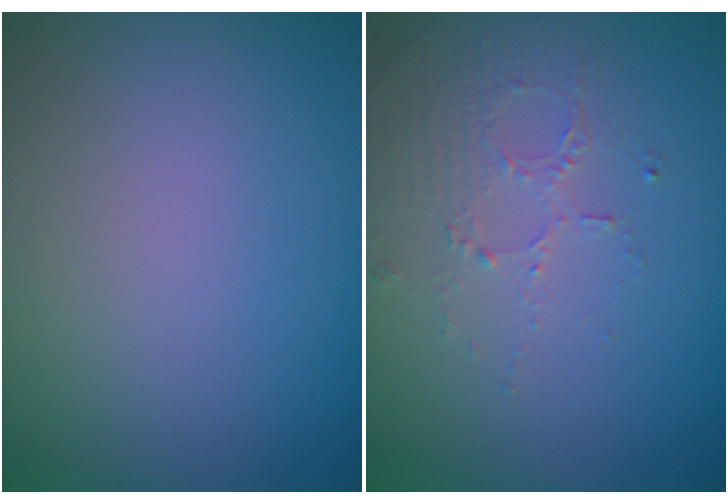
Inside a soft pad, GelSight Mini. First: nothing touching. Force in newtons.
{"total": 1.7, "press": 1.2, "slide": 1.2}